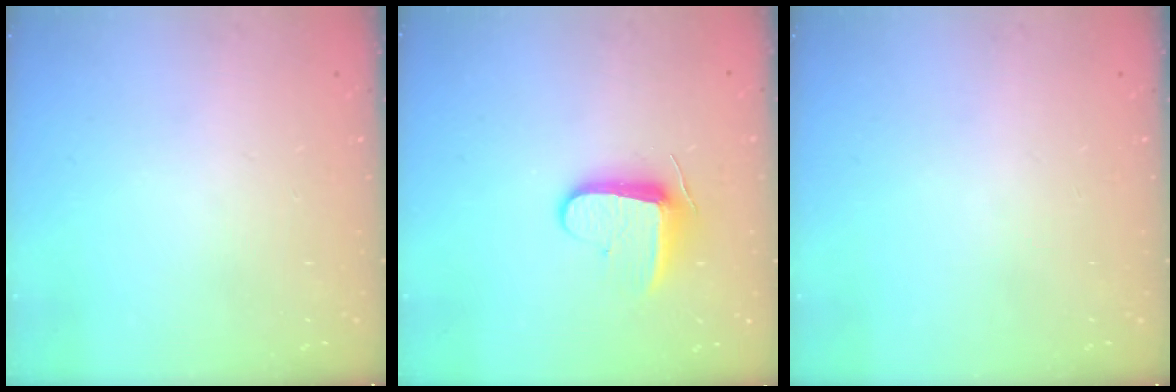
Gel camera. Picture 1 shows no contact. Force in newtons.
{"total": 9.3, "press": 9.3, "slide": 0.6}
{"total": 0.0}